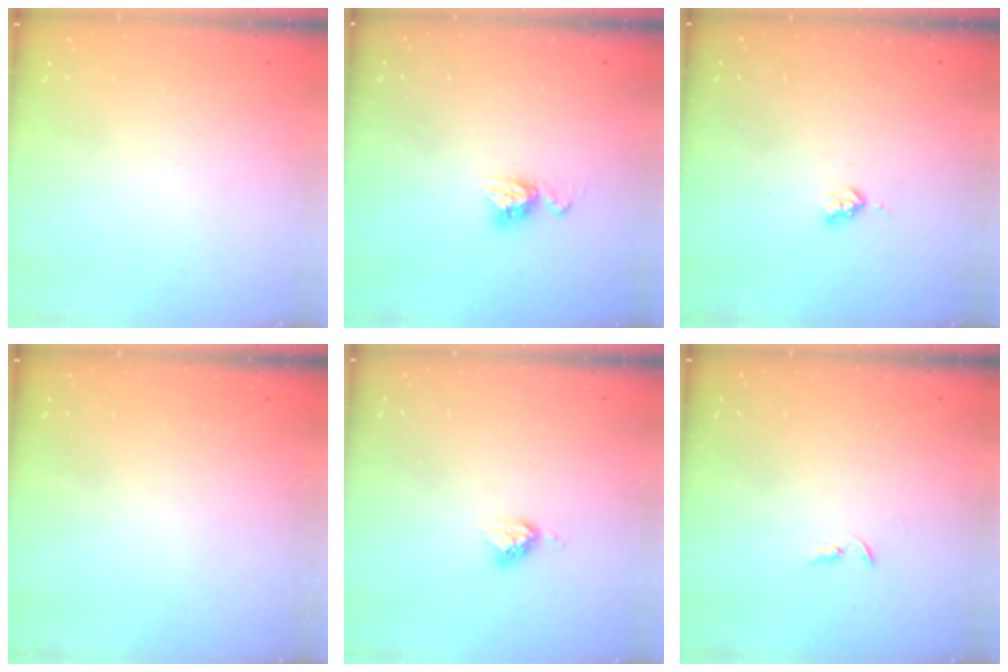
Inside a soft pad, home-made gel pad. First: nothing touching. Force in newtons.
{"total": 6.8, "press": 6.8, "slide": 0.5}
{"total": 2.9, "press": 2.9, "slide": 0.5}
{"total": 0.0}
{"total": 5.0, "press": 4.9, "slide": 0.4}
{"total": 2.2, "press": 2.2, "slide": 0.2}